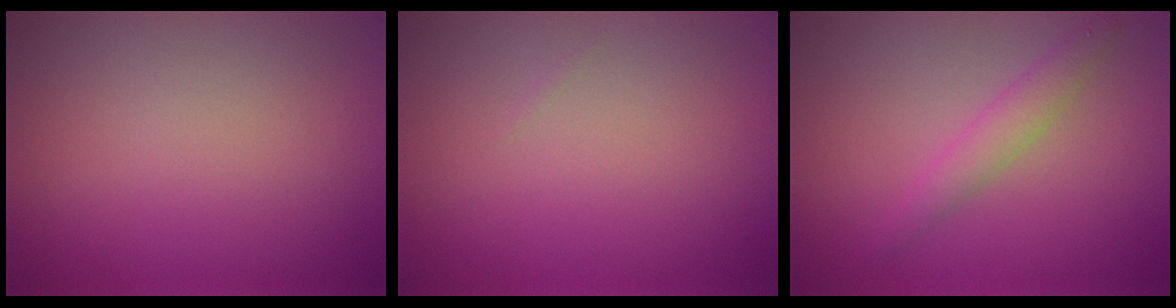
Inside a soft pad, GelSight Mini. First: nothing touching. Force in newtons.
{"total": 0.0}
{"total": 2.0, "press": 2.0, "slide": 0.1}